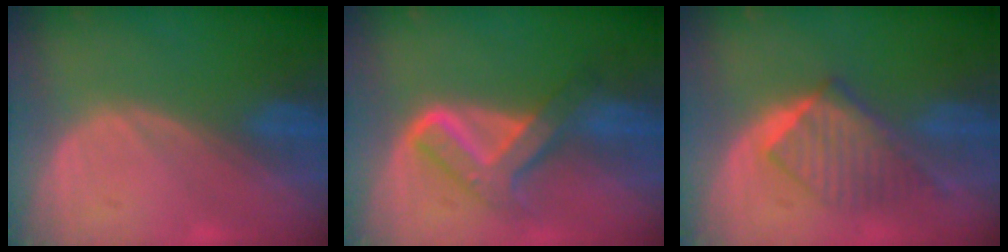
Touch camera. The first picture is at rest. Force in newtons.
{"total": 6.9, "press": 6.8, "slide": 0.7}
{"total": 6.5, "press": 6.4, "slide": 1.0}